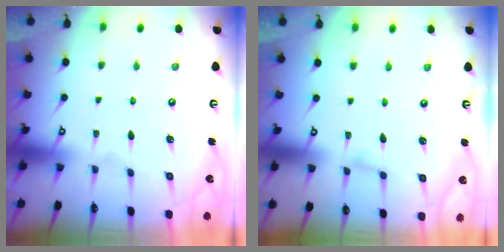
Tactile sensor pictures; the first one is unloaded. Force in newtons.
{"total": 2.2, "press": 2.1, "slide": 0.3}